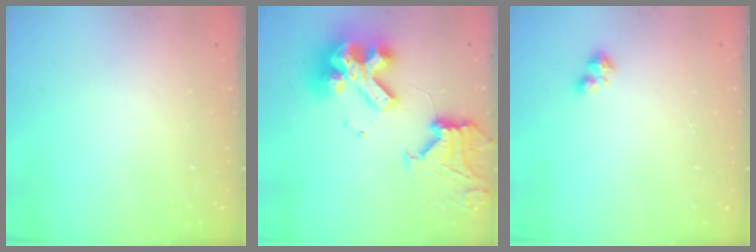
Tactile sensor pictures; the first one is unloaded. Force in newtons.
{"total": 21.2, "press": 21.1, "slide": 2.3}
{"total": 2.4, "press": 2.4, "slide": 0.4}